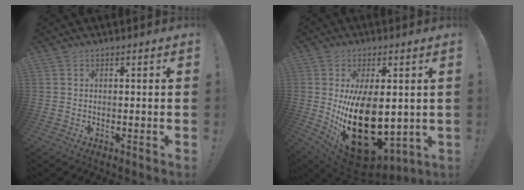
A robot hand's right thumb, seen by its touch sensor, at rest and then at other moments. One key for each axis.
{"total": 24.0, "fx": -1.4, "fy": 13.9, "fz": 19.5, "tx": -0.330, "ty": -0.015, "tz": 0.002}